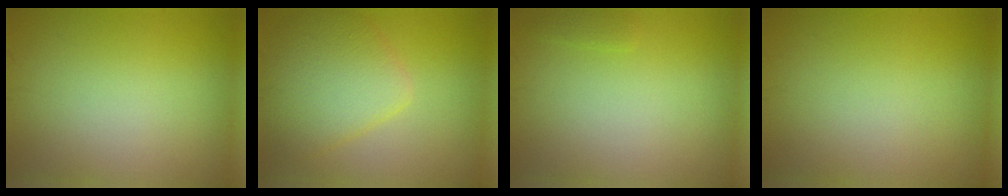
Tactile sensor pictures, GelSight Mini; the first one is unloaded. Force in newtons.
{"total": 5.7, "press": 5.7, "slide": 0.2}
{"total": 0.7, "press": 0.7, "slide": 0.0}
{"total": 0.0}